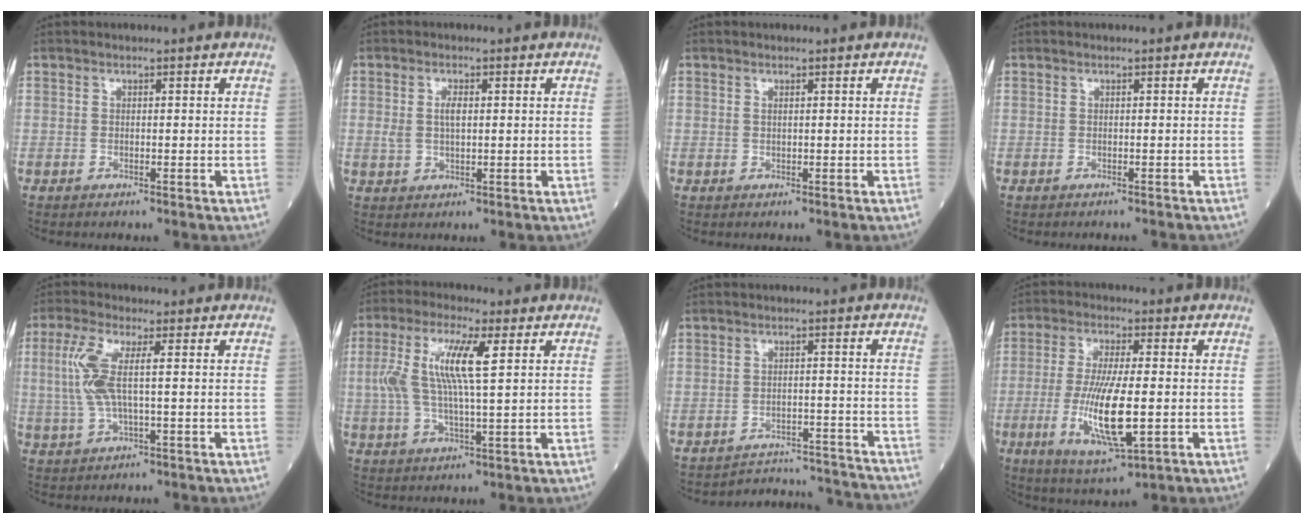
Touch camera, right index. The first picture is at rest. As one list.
[{"total": 3.0, "force": [0.5, 0.7, 2.9], "torque": [-0.063, 0.005, 0.013]}, {"total": 0.6, "force": [0.2, -0.3, 0.4], "torque": [-0.014, -0.002, 0.005]}, {"total": 1.6, "force": [-1.6, 0.1, 0.3], "torque": [-0.008, -0.003, -0.019]}, {"total": 6.9, "force": [0.8, 1.3, 6.8], "torque": [-0.168, 0.008, 0.016]}, {"total": 10.2, "force": [2.2, 1.1, 9.9], "torque": [-0.216, 0.013, 0.042]}, {"total": 10.9, "force": [-10.8, 0.8, -0.9], "torque": [0.018, 0.026, -0.135]}, {"total": 12.5, "force": [-2.4, 1.9, 12.1], "torque": [-0.243, -0.021, -0.039]}]